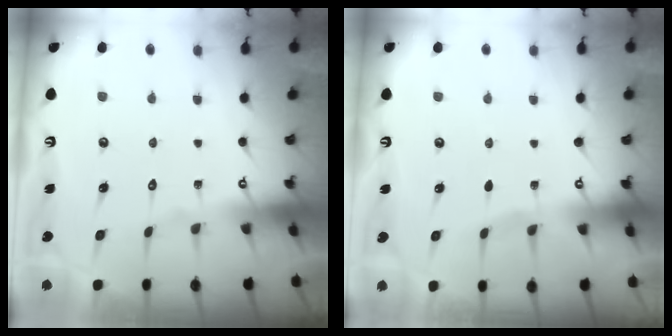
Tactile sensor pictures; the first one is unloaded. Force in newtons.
{"total": 1.4, "press": 1.3, "slide": 0.4}